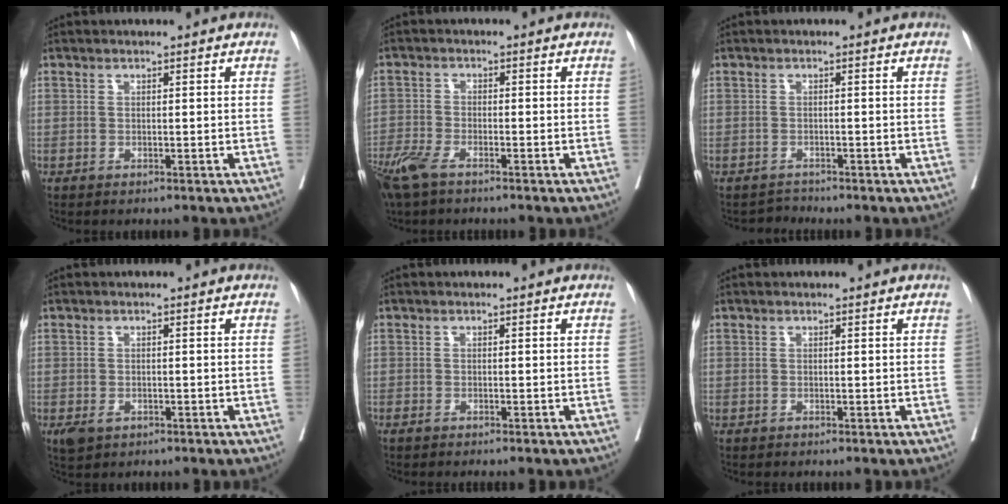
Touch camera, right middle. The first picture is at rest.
{"total": 6.3, "force": [-4.6, 2.0, 3.8], "torque": [-0.083, -0.011, -0.089]}
{"total": 1.3, "force": [-1.1, -0.2, -0.6], "torque": [0.012, -0.009, -0.019]}
{"total": 2.4, "force": [-1.1, 1.6, 1.4], "torque": [-0.024, -0.002, -0.009]}
{"total": 0.9, "force": [-0.8, 0.0, 0.4], "torque": [-0.006, -0.001, -0.014]}
{"total": 0.0}